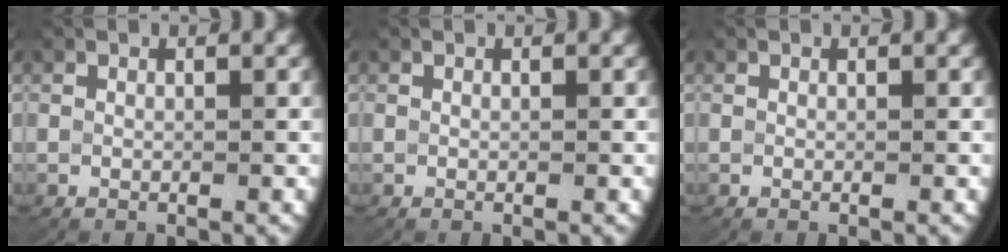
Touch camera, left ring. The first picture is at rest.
{"total": 0.0}
{"total": 0.0}